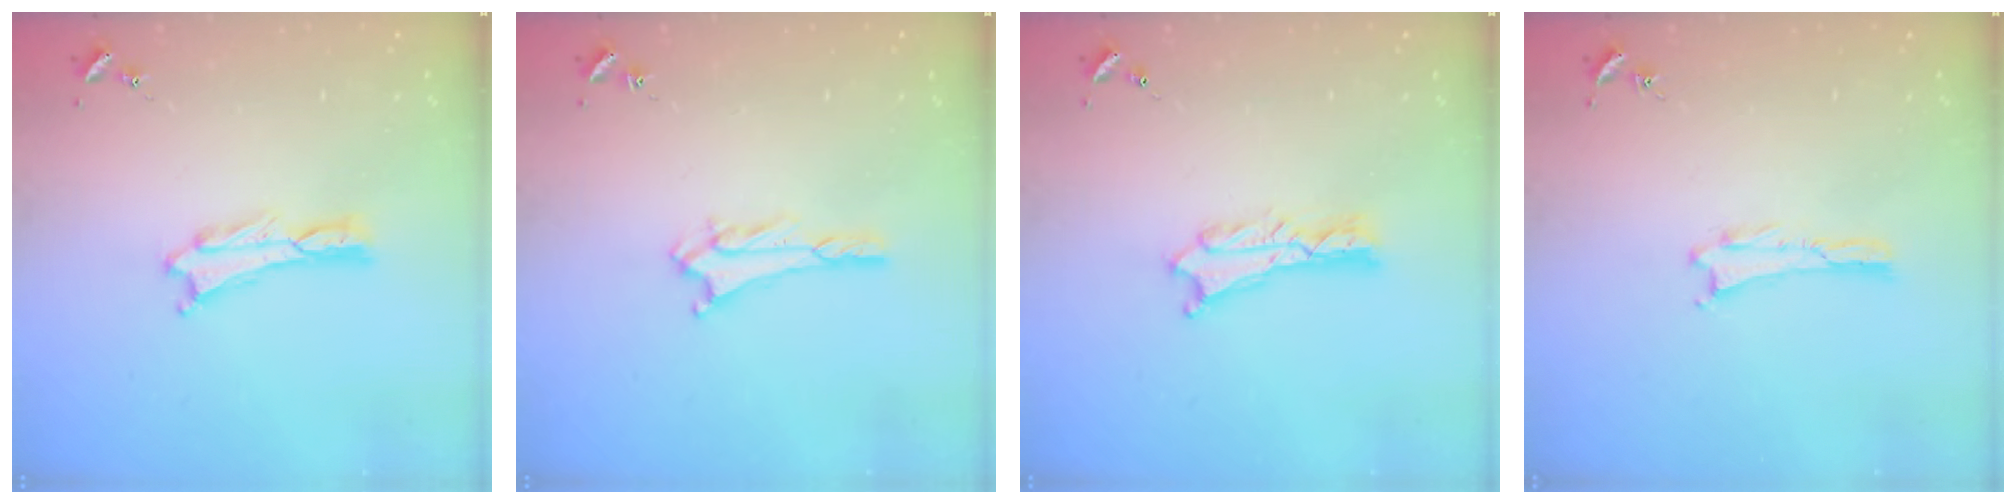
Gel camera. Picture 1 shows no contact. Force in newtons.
{"total": 2.4, "press": 2.4, "slide": 0.4}
{"total": 1.8, "press": 1.7, "slide": 0.2}
{"total": 0.0}